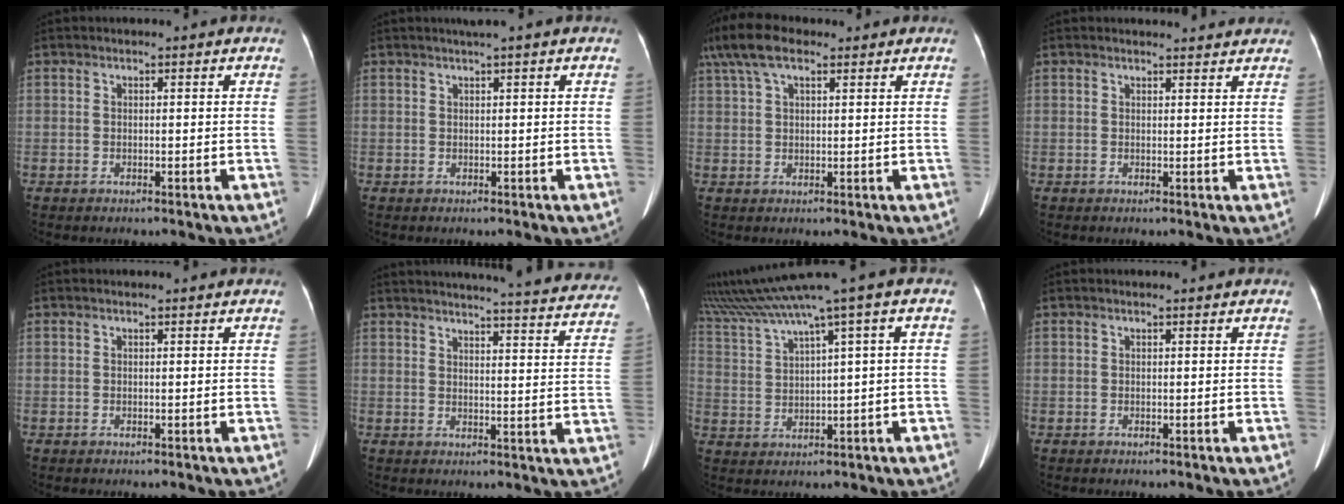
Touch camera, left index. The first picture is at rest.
{"total": 0.7, "force": [0.4, -0.1, 0.5], "torque": [-0.010, 0.007, 0.012]}
{"total": 9.5, "force": [6.2, 3.7, 6.2], "torque": [-0.135, 0.040, 0.121]}
{"total": 4.5, "force": [4.3, 0.9, 0.7], "torque": [-0.007, 0.009, 0.041]}
{"total": 0.0}
{"total": 31.2, "force": [29.2, 2.9, 10.6], "torque": [-0.159, -0.072, 0.332]}
{"total": 9.7, "force": [6.7, -1.7, 6.7], "torque": [-0.133, 0.025, 0.134]}
{"total": 0.0}